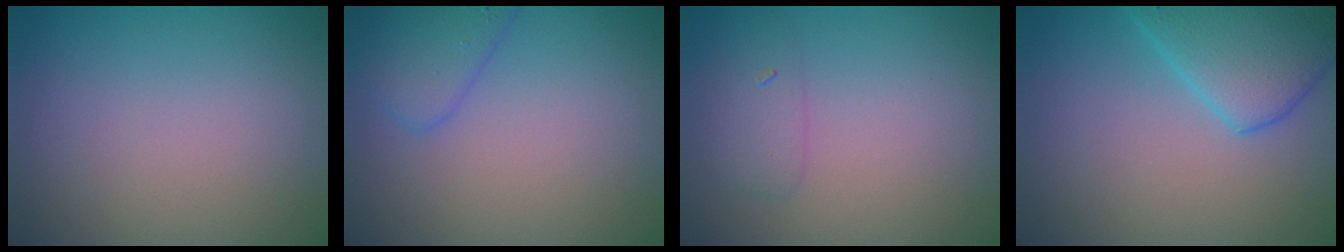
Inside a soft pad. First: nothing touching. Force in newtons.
{"total": 1.8, "press": 1.8, "slide": 0.1}
{"total": 1.5, "press": 1.5, "slide": 0.0}
{"total": 5.2, "press": 5.2, "slide": 0.2}